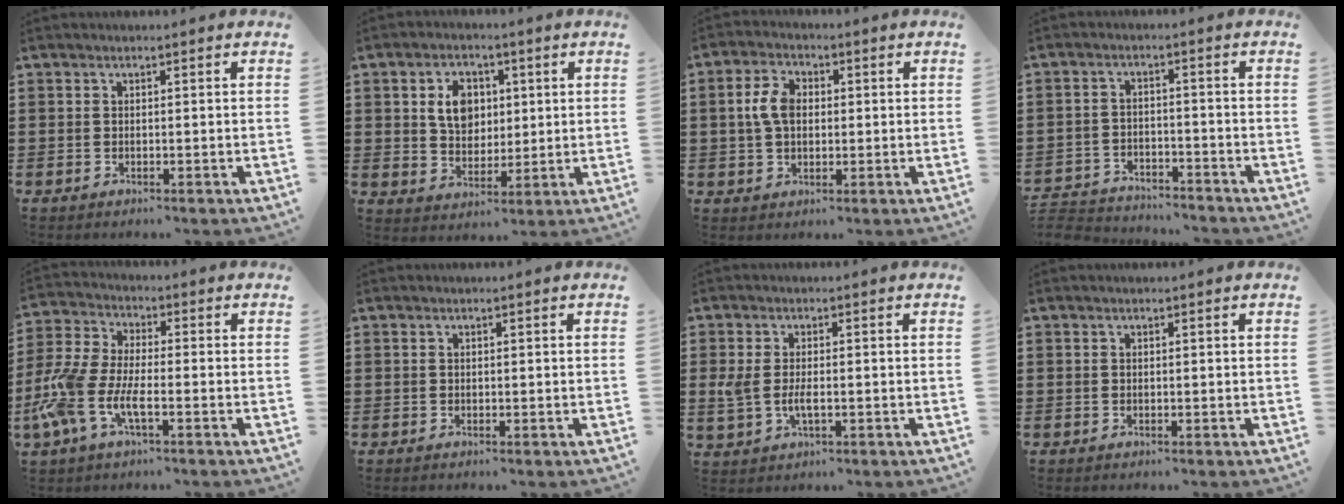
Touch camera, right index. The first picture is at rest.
{"total": 6.6, "force": [1.7, 5.1, 3.9], "torque": [-0.086, 0.016, 0.026]}
{"total": 5.1, "force": [0.4, 3.3, 3.9], "torque": [-0.099, 0.007, 0.000]}
{"total": 4.0, "force": [-4.0, 0.7, -0.1], "torque": [-0.020, -0.002, -0.089]}
{"total": 8.0, "force": [-3.6, 2.8, 6.6], "torque": [-0.190, -0.023, -0.078]}
{"total": 0.0}
{"total": 3.8, "force": [-0.4, 1.8, 3.4], "torque": [-0.083, -0.006, -0.013]}
{"total": 0.0}